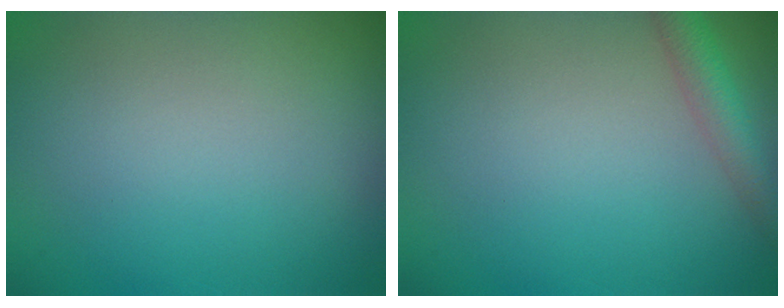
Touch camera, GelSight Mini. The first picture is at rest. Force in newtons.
{"total": 2.9, "press": 2.9, "slide": 0.1}